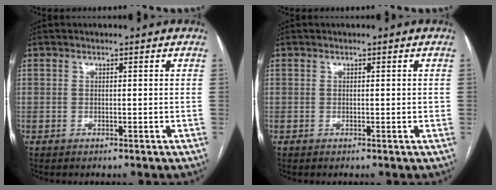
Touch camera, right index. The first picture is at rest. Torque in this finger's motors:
{"motor_torque": [-0.20, 0.21, -0.01, 0.00]}